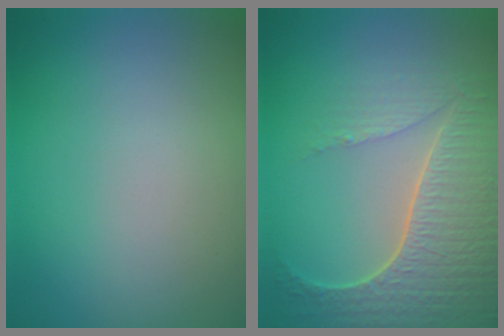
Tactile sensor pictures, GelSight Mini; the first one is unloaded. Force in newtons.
{"total": 6.6, "press": 5.1, "slide": 4.2}